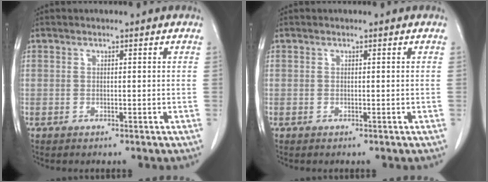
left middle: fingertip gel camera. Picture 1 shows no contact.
{"total": 0.0}